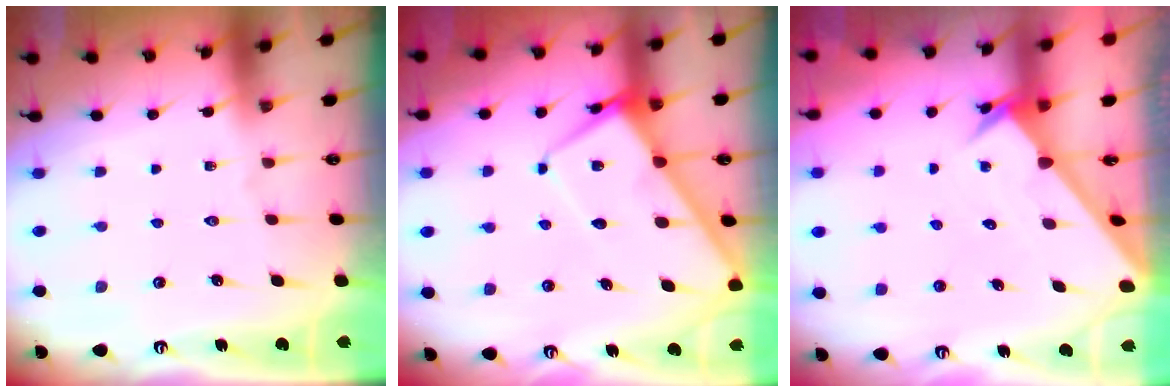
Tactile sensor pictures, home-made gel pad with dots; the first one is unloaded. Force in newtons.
{"total": 7.1, "press": 7.1, "slide": 0.8}
{"total": 2.9, "press": 2.9, "slide": 0.1}